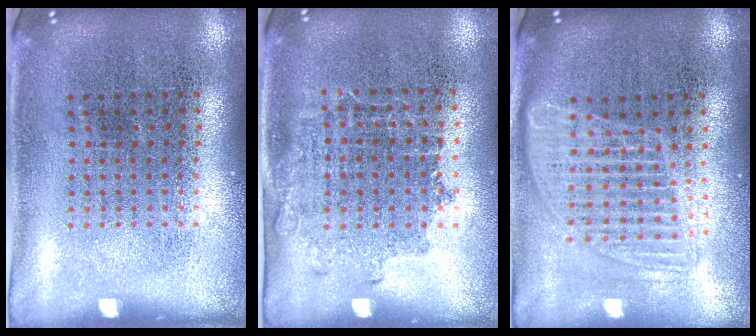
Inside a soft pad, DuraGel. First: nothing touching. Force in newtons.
{"total": 1.1, "press": 0.9, "slide": 0.6}
{"total": 1.7, "press": 1.5, "slide": 0.8}